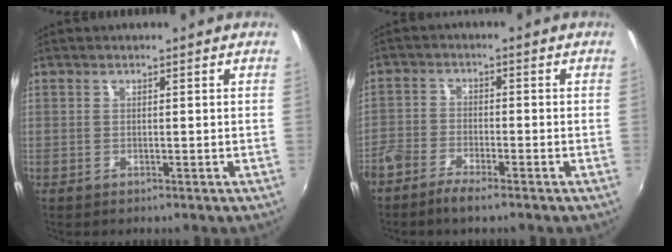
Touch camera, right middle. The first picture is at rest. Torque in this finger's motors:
{"motor_torque": [-0.17, -0.34, 0.05, 0.02]}